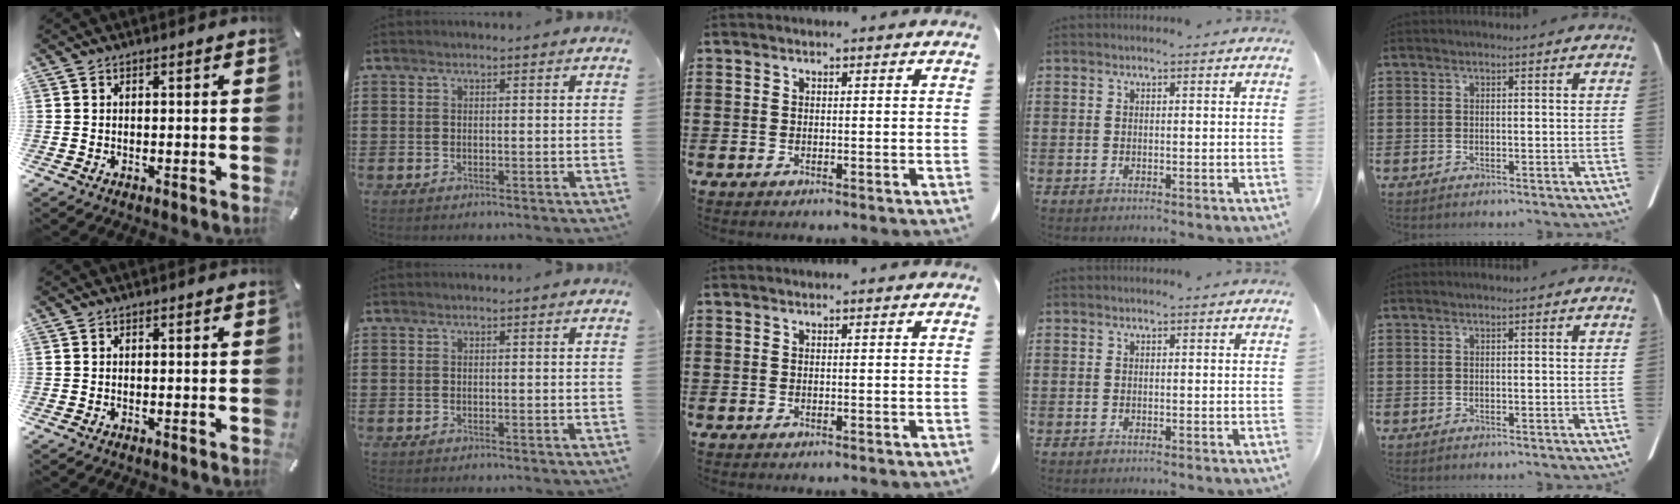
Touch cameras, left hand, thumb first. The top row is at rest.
{}